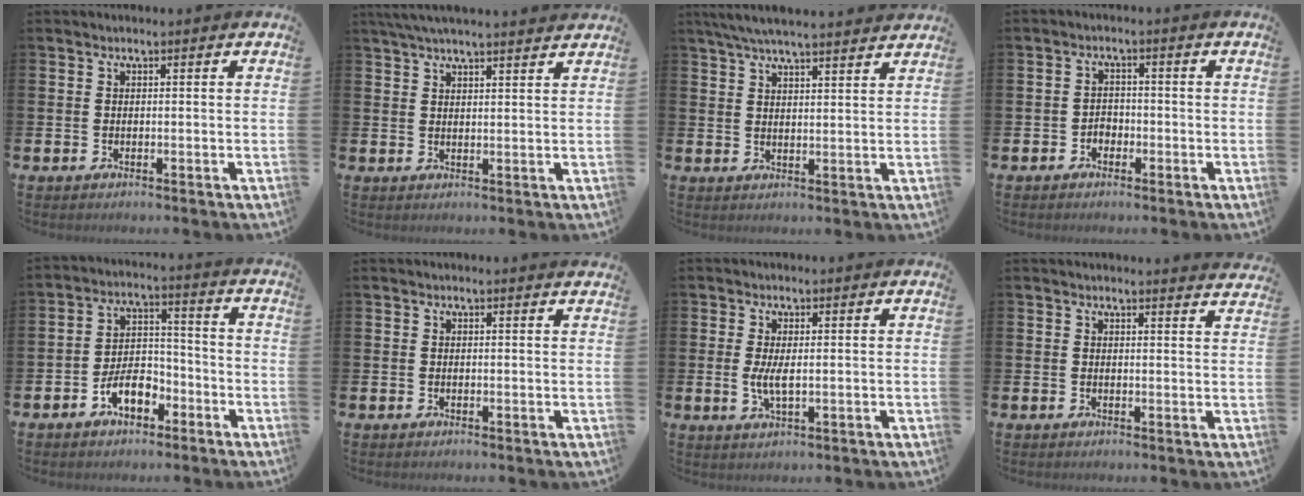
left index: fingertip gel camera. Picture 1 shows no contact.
{"total": 4.4, "force": [4.1, 0.2, 1.6], "torque": [-0.044, -0.006, 0.076]}
{"total": 5.6, "force": [5.3, 0.3, 1.9], "torque": [-0.052, -0.017, 0.096]}
{"total": 1.9, "force": [-1.1, 1.4, 0.5], "torque": [-0.006, 0.001, -0.027]}
{"total": 6.1, "force": [-3.4, 3.3, 3.8], "torque": [-0.052, 0.013, -0.065]}
{"total": 0.5, "force": [0.5, -0.1, 0.1], "torque": [0.011, -0.006, 0.007]}
{"total": 2.8, "force": [0.2, 0.9, 2.7], "torque": [-0.044, -0.002, 0.002]}
{"total": 2.1, "force": [2.1, -0.1, -0.1], "torque": [0.012, -0.018, 0.035]}